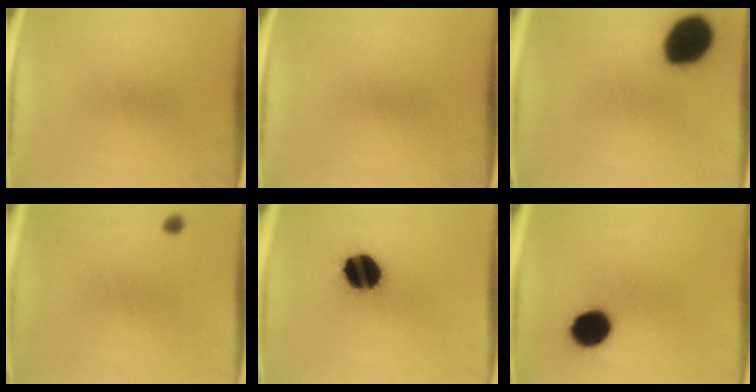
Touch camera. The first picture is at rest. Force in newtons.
{"total": 0.0}
{"total": 17.8}
{"total": 0.9}
{"total": 14.4}
{"total": 9.7}